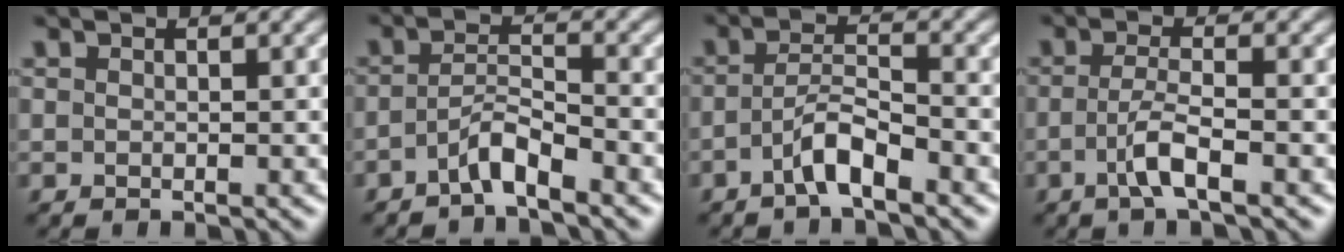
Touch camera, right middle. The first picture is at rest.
{"total": 2.5, "force": [-1.8, 0.2, 1.6], "torque": [-0.032, 0.012, -0.039]}
{"total": 2.9, "force": [-1.9, 0.4, 2.2], "torque": [-0.046, 0.013, -0.039]}
{"total": 2.6, "force": [-1.2, 0.2, 2.3], "torque": [-0.050, 0.009, -0.028]}